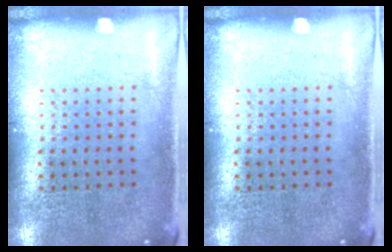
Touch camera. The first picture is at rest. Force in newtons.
{"total": 0.0}